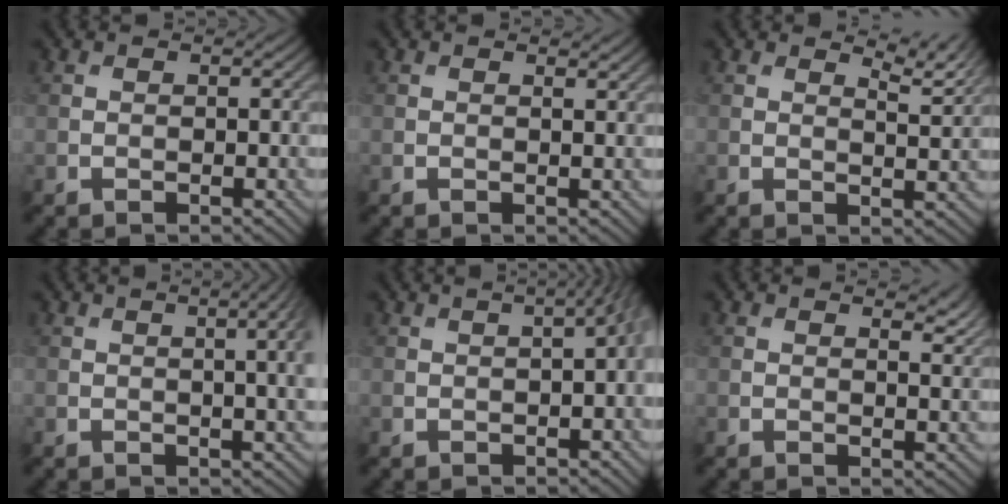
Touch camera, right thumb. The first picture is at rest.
{"total": 0.6, "force": [0.5, 0.1, 0.3], "torque": [-0.005, -0.001, 0.008]}
{"total": 3.4, "force": [2.8, 0.7, 1.9], "torque": [-0.032, -0.008, 0.046]}
{"total": 4.9, "force": [0.7, 1.3, 4.7], "torque": [-0.050, 0.013, 0.008]}
{"total": 4.0, "force": [0.0, 1.3, 3.8], "torque": [-0.036, 0.008, 0.006]}
{"total": 2.1, "force": [1.5, 0.6, 1.3], "torque": [-0.019, -0.009, 0.025]}